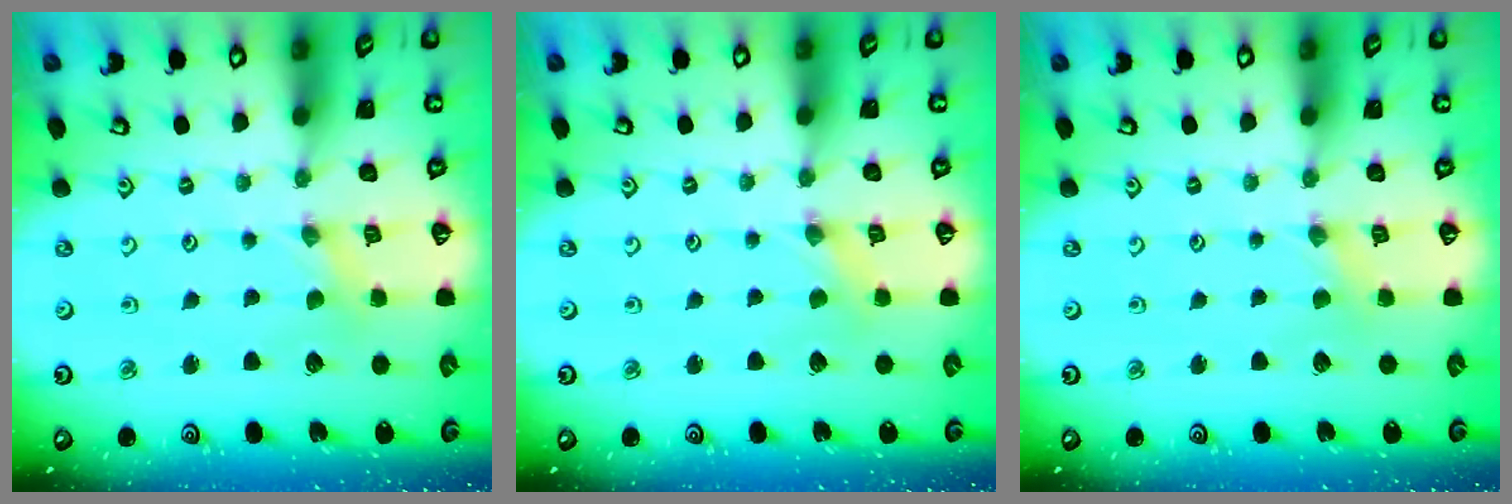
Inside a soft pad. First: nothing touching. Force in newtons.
{"total": 0.6, "press": 0.6, "slide": 0.2}
{"total": 0.7, "press": 0.7, "slide": 0.2}